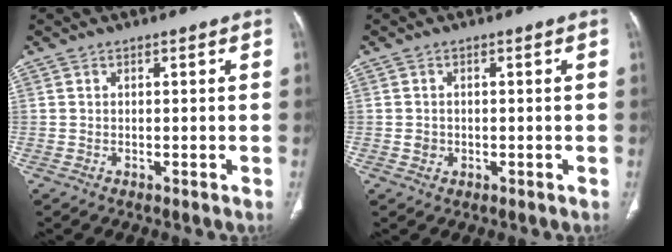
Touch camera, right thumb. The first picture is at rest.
{"total": 1.6, "force": [-0.3, 1.4, 0.7], "torque": [-0.008, 0.003, -0.001]}